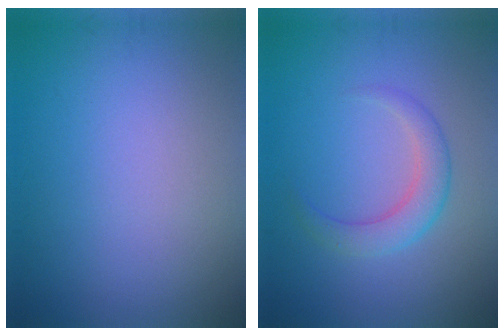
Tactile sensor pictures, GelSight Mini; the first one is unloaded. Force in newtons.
{"total": 2.8, "press": 2.8, "slide": 0.1}